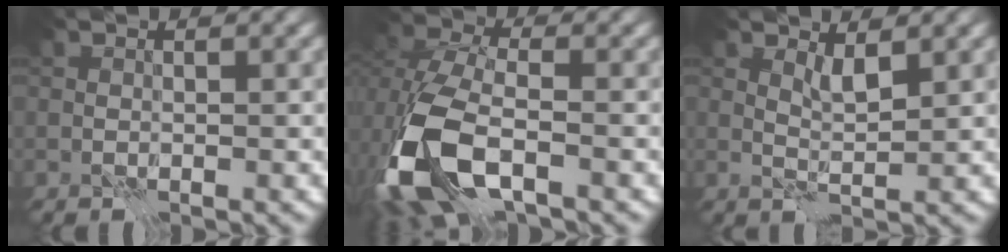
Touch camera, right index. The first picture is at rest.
{"total": 9.4, "force": [-4.0, 5.0, 6.8], "torque": [-0.167, -0.022, -0.078]}
{"total": 1.9, "force": [1.6, -0.5, 0.9], "torque": [-0.016, -0.002, 0.031]}